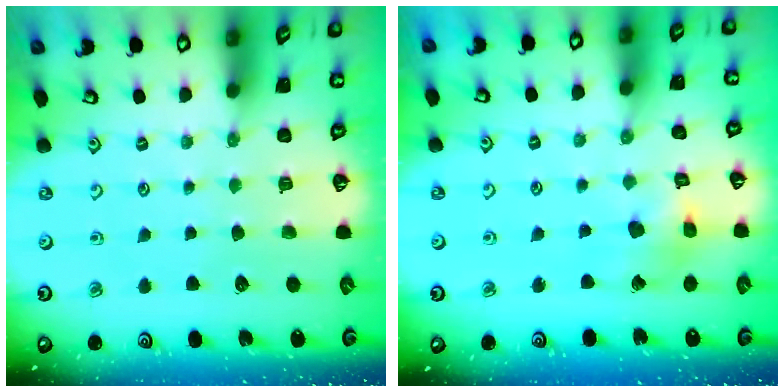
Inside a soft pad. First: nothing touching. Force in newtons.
{"total": 10.1, "press": 10.0, "slide": 1.4}